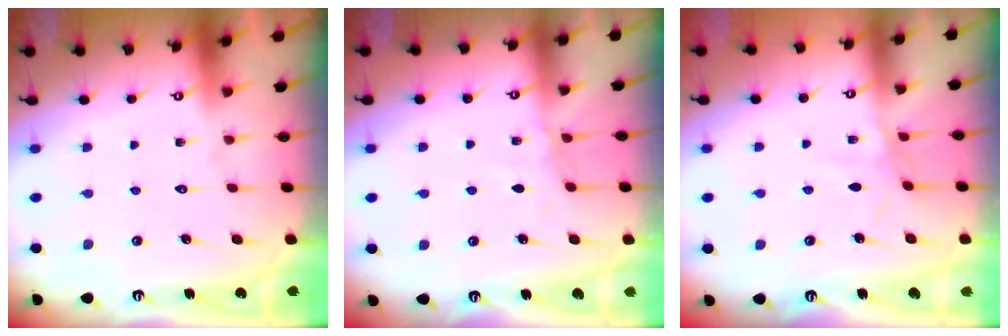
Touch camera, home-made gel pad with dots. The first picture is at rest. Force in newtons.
{"total": 5.2, "press": 5.2, "slide": 0.6}
{"total": 3.1, "press": 3.1, "slide": 0.4}